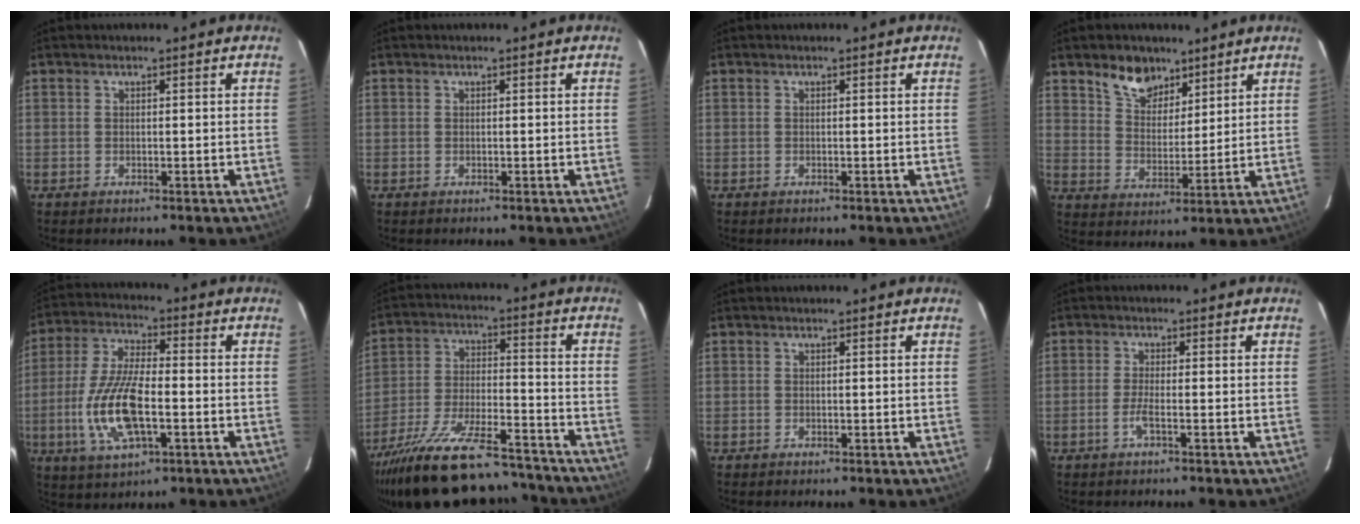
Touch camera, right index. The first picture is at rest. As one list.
[{"total": 0.0}, {"total": 0.0}, {"total": 8.4, "force": [5.9, 5.0, 3.2], "torque": [-0.052, 0.011, 0.109]}, {"total": 14.1, "force": [-3.5, 5.2, 12.6], "torque": [-0.267, -0.005, -0.065]}, {"total": 27.0, "force": [-22.4, 7.7, 12.8], "torque": [-0.244, -0.034, -0.335]}, {"total": 0.0}, {"total": 2.2, "force": [-1.1, -0.1, 1.9], "torque": [-0.040, -0.003, -0.024]}]